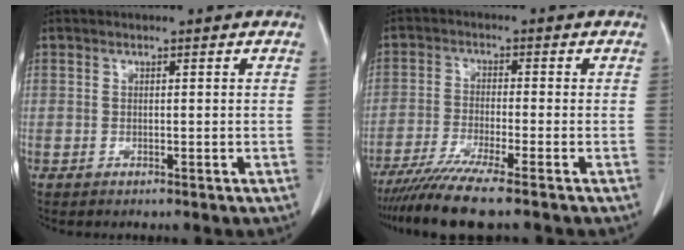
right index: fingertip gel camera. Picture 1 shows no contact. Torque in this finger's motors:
{"motor_torque": [1.07, -1.07, 0.55, 0.16]}